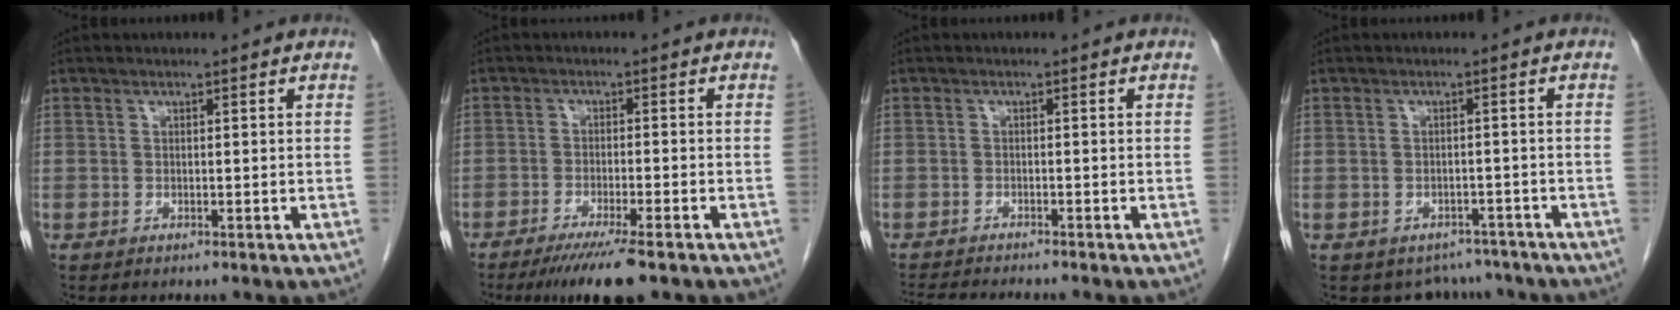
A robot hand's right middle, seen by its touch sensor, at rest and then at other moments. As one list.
[{"total": 7.7, "force": [-5.5, 0.1, 5.4], "torque": [-0.086, -0.020, -0.086]}, {"total": 6.5, "force": [-6.0, -0.4, 2.5], "torque": [-0.036, -0.018, -0.095]}, {"total": 5.0, "force": [-4.3, 2.6, 0.0], "torque": [0.009, 0.012, -0.051]}]